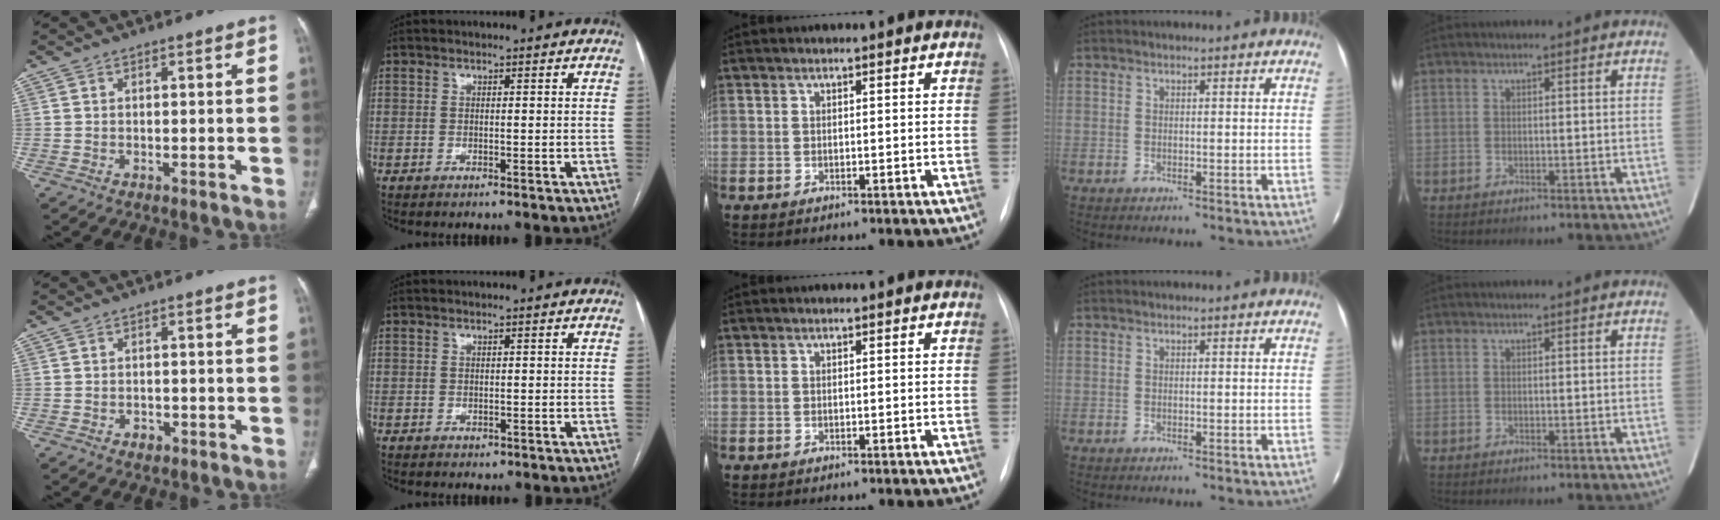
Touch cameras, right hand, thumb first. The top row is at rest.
{"thumb": {"total": 1.4, "force": [-0.7, 1.1, 0.6], "torque": [-0.005, 0.006, -0.007]}, "index": {"total": 0.5, "force": [-0.1, 0.5, 0.2], "torque": [-0.001, 0.000, 0.001]}}